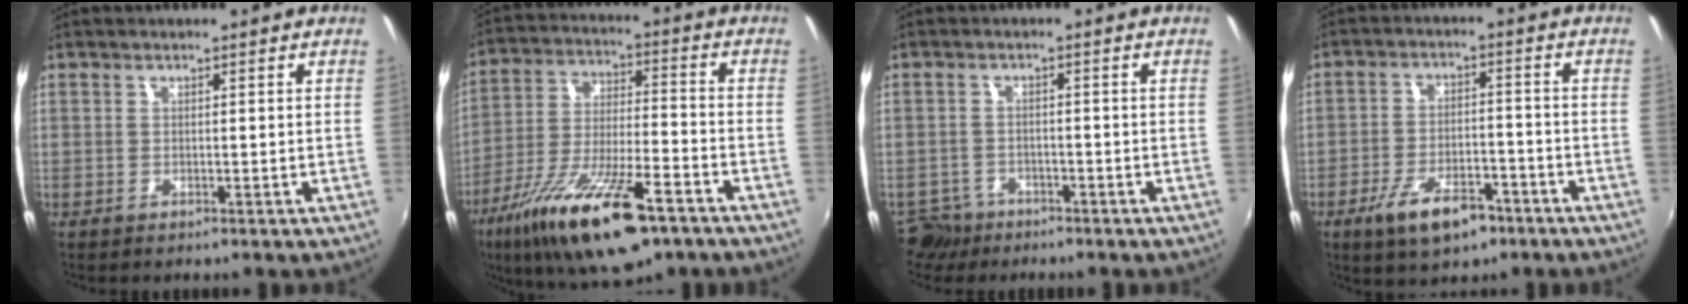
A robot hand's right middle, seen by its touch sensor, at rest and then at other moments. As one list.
[{"total": 20.4, "force": [-12.5, 6.1, 14.9], "torque": [-0.281, -0.046, -0.214]}, {"total": 5.4, "force": [-3.9, 3.6, 0.8], "torque": [-0.034, 0.005, -0.071]}, {"total": 10.2, "force": [-6.2, 4.5, 6.7], "torque": [-0.141, -0.007, -0.101]}]